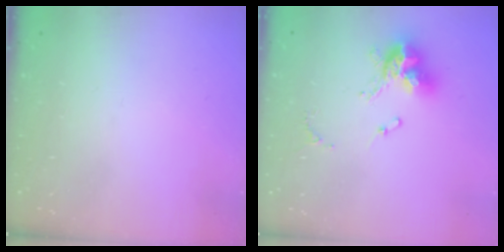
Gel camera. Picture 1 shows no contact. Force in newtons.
{"total": 12.6, "press": 12.5, "slide": 1.4}